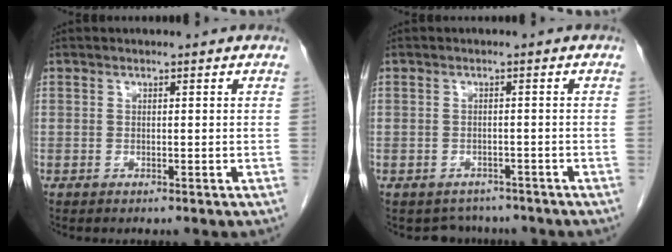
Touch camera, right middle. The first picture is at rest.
{"total": 3.5, "force": [-3.0, 1.8, -0.4], "torque": [0.003, 0.008, -0.042]}